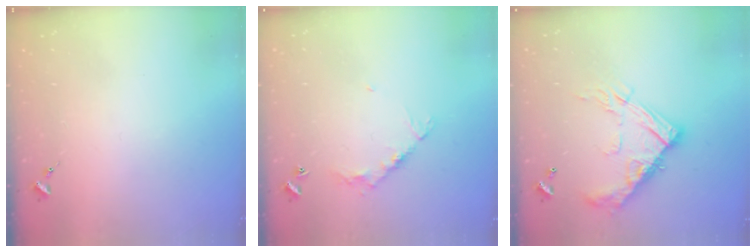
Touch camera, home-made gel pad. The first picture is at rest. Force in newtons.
{"total": 8.1, "press": 8.1, "slide": 0.7}
{"total": 17.2, "press": 17.2, "slide": 1.2}